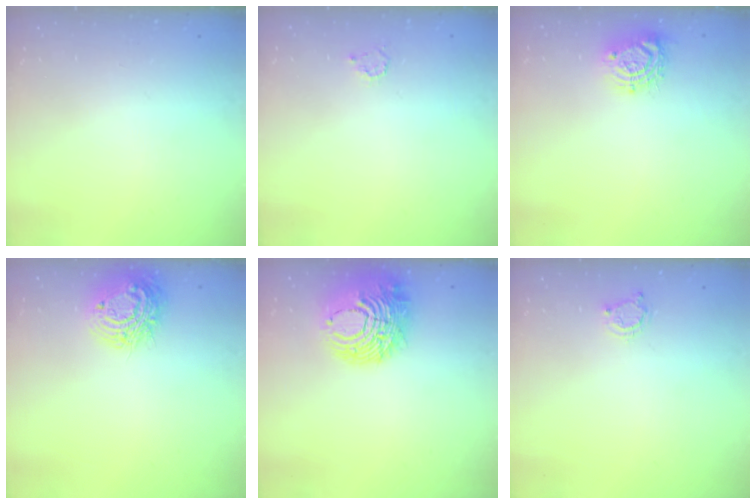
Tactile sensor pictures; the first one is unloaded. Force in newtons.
{"total": 3.2, "press": 3.2, "slide": 0.3}
{"total": 9.6, "press": 9.6, "slide": 0.6}
{"total": 13.1, "press": 13.1, "slide": 0.9}
{"total": 14.6, "press": 14.4, "slide": 1.8}
{"total": 4.3, "press": 4.2, "slide": 0.4}